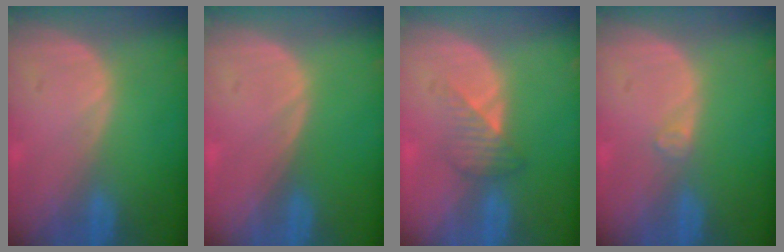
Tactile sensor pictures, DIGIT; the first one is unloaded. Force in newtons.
{"total": 0.0}
{"total": 3.4, "press": 3.1, "slide": 1.4}
{"total": 1.1, "press": 1.0, "slide": 0.2}